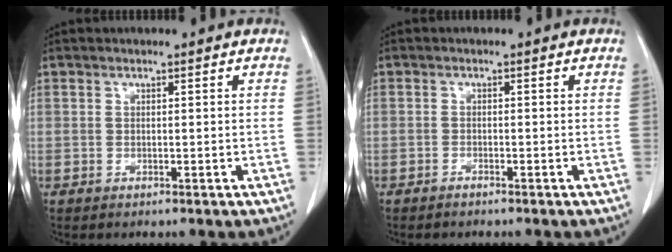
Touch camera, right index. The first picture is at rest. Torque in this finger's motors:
{"motor_torque": [0.15, -0.13, 0.05, 0.01]}